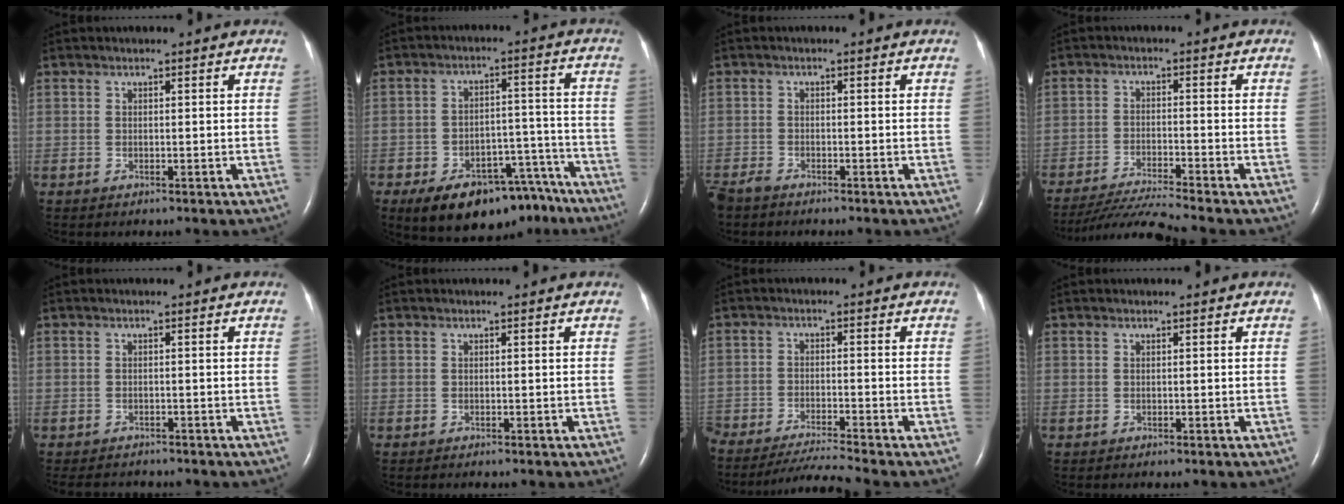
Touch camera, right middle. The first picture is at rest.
{"total": 16.7, "force": [-12.4, 7.4, 8.4], "torque": [-0.099, 0.031, -0.178]}
{"total": 3.2, "force": [-2.8, 0.9, 1.2], "torque": [-0.025, -0.008, -0.053]}
{"total": 8.4, "force": [-7.7, -2.3, 2.4], "torque": [-0.040, -0.021, -0.141]}
{"total": 5.6, "force": [-5.0, 1.8, 1.7], "torque": [-0.023, -0.004, -0.069]}
{"total": 0.0}
{"total": 7.5, "force": [-6.9, -1.7, 2.3], "torque": [-0.035, -0.015, -0.126]}
{"total": 0.0}